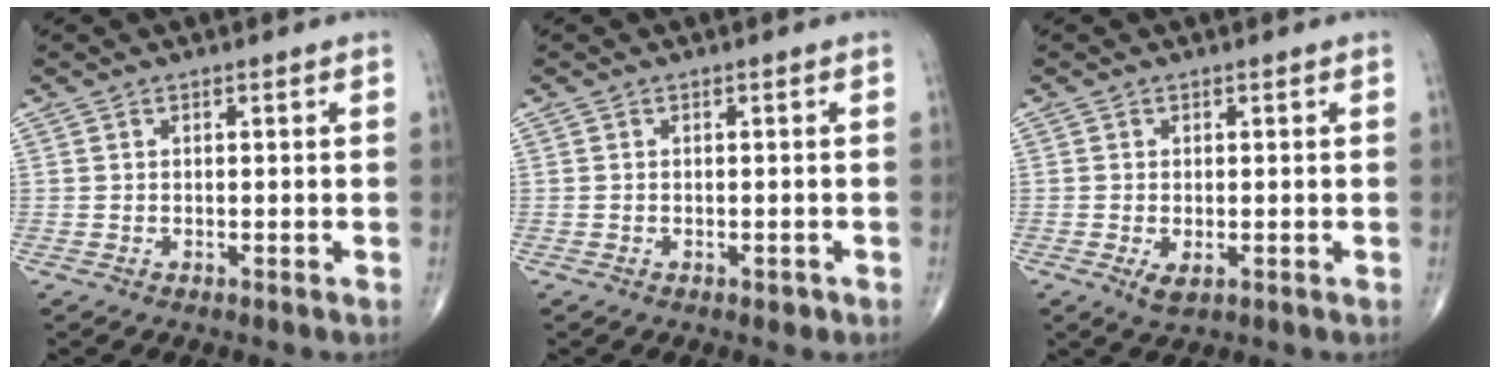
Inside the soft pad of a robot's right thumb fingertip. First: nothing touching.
{"total": 0.9, "force": [-0.5, 0.5, 0.5], "torque": [-0.005, 0.000, -0.006]}
{"total": 2.4, "force": [-0.7, 1.2, 2.0], "torque": [-0.039, -0.006, -0.010]}